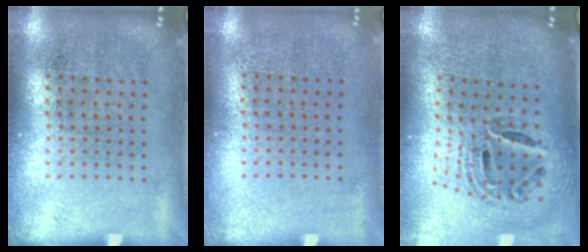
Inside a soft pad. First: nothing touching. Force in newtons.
{"total": 0.0}
{"total": 1.5, "press": 1.3, "slide": 0.7}